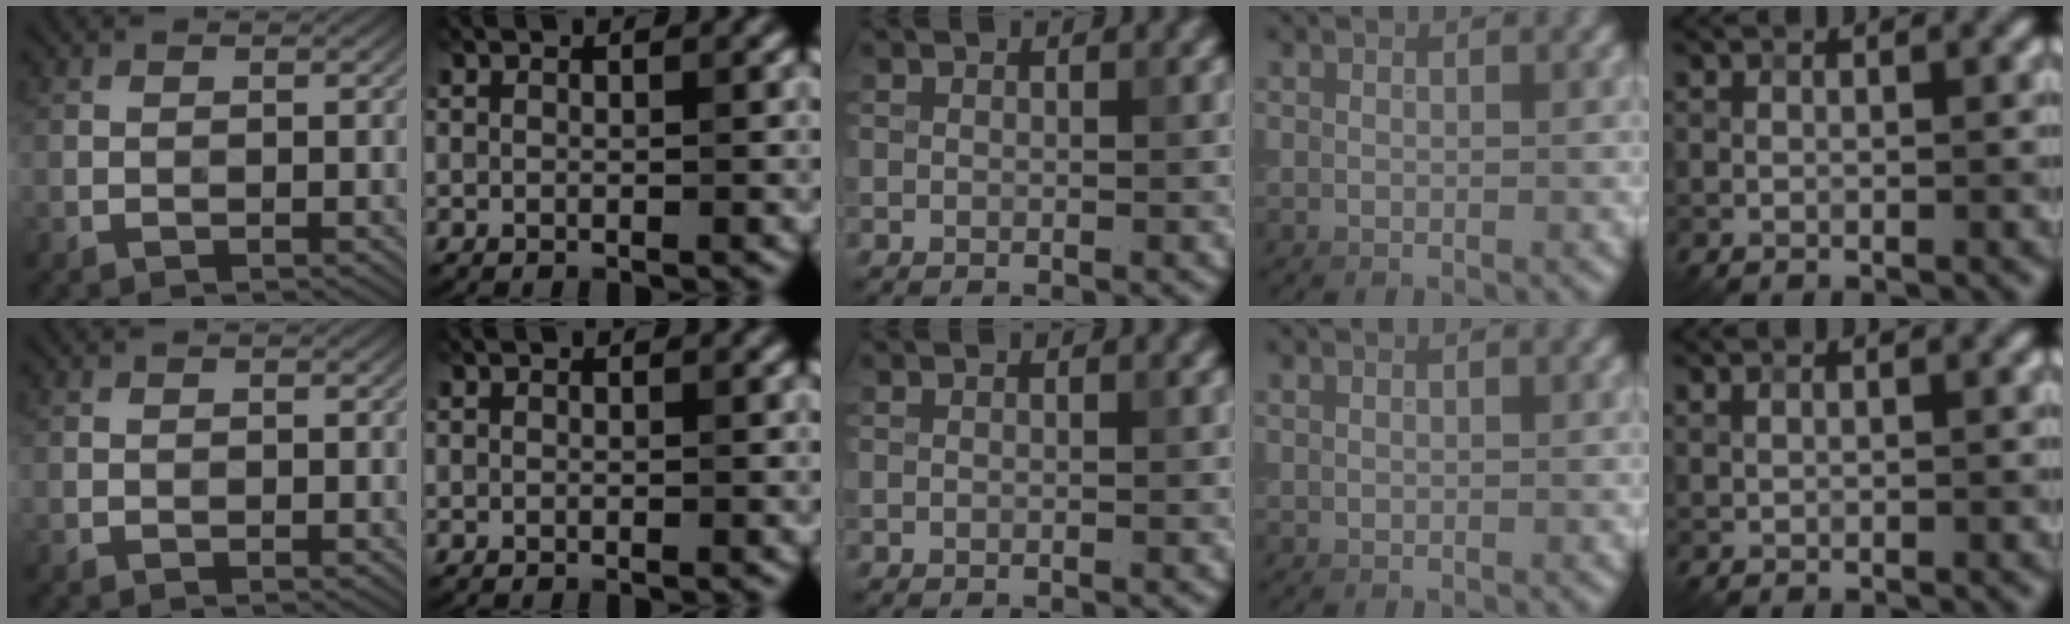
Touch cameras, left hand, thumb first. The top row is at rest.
{"ring": {"total": 0.5, "force": [0.5, 0.1, 0.2], "torque": [-0.004, -0.001, 0.007]}, "little": {"total": 0.6, "force": [0.6, 0.2, 0.2], "torque": [-0.005, 0.000, 0.011]}}